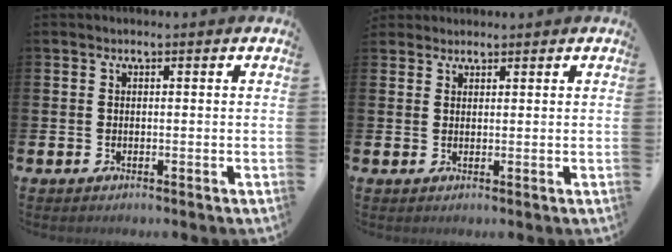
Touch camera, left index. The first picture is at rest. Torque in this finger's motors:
{"motor_torque": [0.22, -0.29, 0.45, 0.19]}